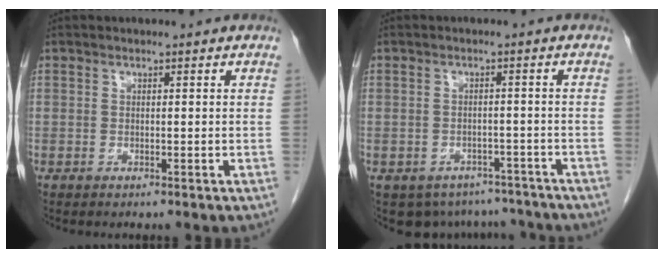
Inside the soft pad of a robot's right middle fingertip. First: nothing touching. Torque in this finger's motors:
{"motor_torque": [0.14, -0.13, 0.01, 0.00]}